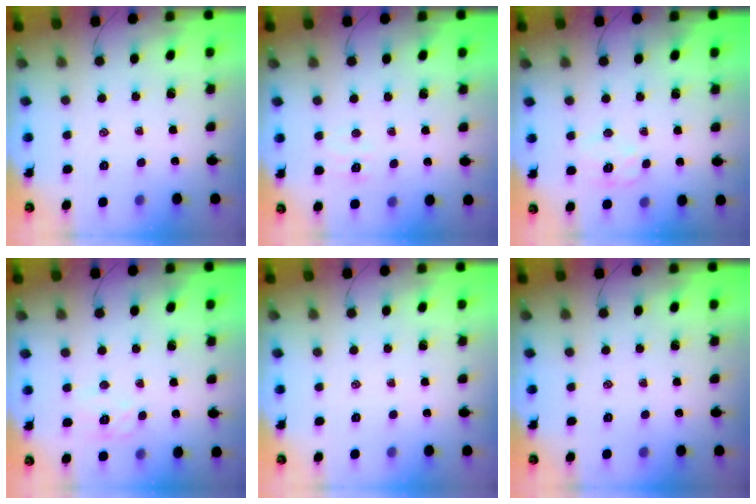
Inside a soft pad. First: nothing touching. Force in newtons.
{"total": 3.5, "press": 3.4, "slide": 0.8}
{"total": 6.9, "press": 6.9, "slide": 0.3}
{"total": 7.2, "press": 7.2, "slide": 0.9}
{"total": 0.0}
{"total": 0.0}